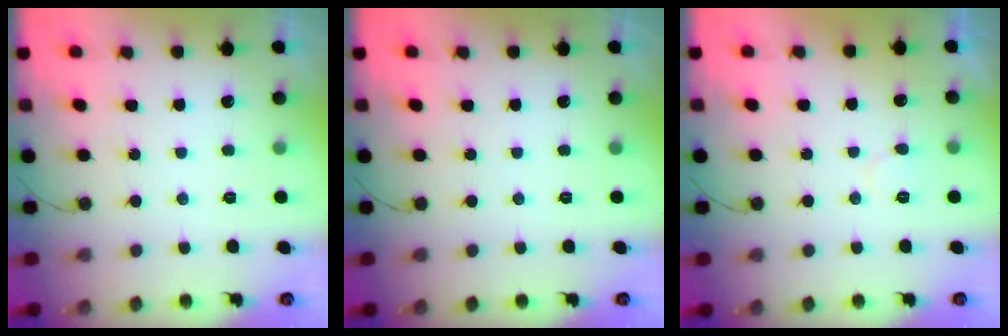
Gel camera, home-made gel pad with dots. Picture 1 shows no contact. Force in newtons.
{"total": 0.0}
{"total": 5.2, "press": 5.2, "slide": 0.3}